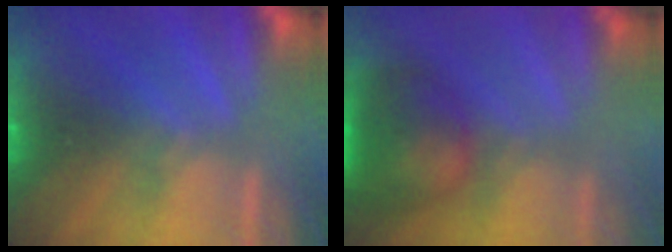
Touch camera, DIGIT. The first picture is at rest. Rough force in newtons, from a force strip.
{"total": 7.5}